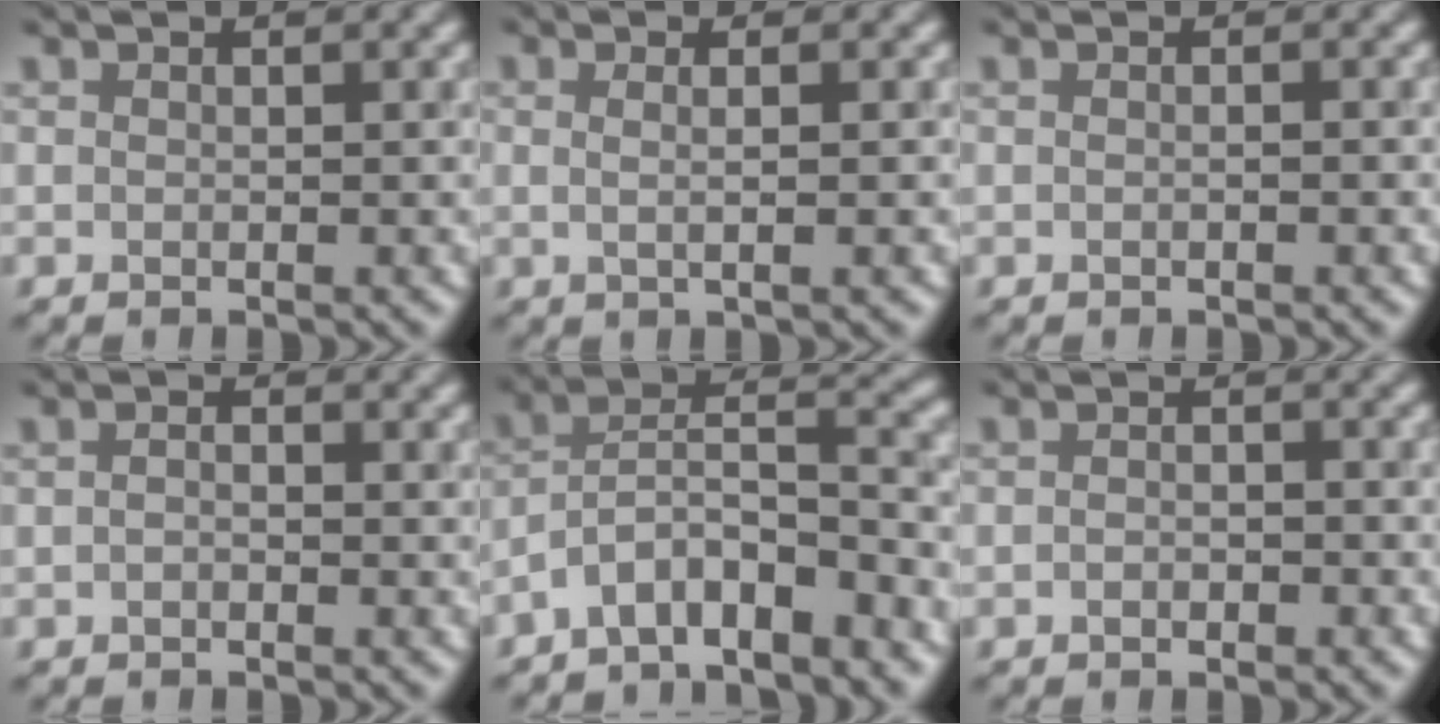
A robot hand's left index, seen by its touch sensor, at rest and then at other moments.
{"total": 2.6, "force": [0.7, 1.2, 2.2], "torque": [-0.019, 0.005, -0.009]}
{"total": 0.7, "force": [-0.2, 0.4, 0.5], "torque": [0.005, -0.014, -0.012]}
{"total": 0.6, "force": [-0.6, 0.1, 0.1], "torque": [-0.005, -0.004, -0.007]}
{"total": 7.1, "force": [-5.3, 2.0, 4.4], "torque": [-0.069, 0.012, -0.092]}
{"total": 1.2, "force": [-1.0, 0.4, 0.4], "torque": [-0.009, -0.002, -0.013]}